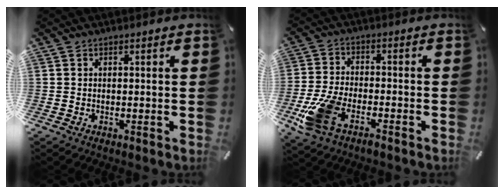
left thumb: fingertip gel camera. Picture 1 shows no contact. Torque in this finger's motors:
{"motor_torque": [0.51, 1.60, 0.86, 0.38, 0.45]}